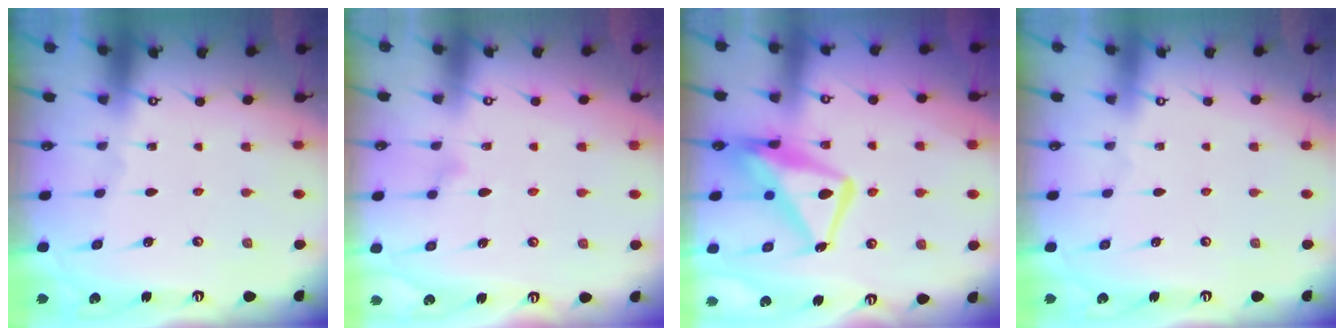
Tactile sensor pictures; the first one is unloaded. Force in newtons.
{"total": 9.1, "press": 9.1, "slide": 0.5}
{"total": 15.6, "press": 15.5, "slide": 1.4}
{"total": 4.0, "press": 4.0, "slide": 0.1}